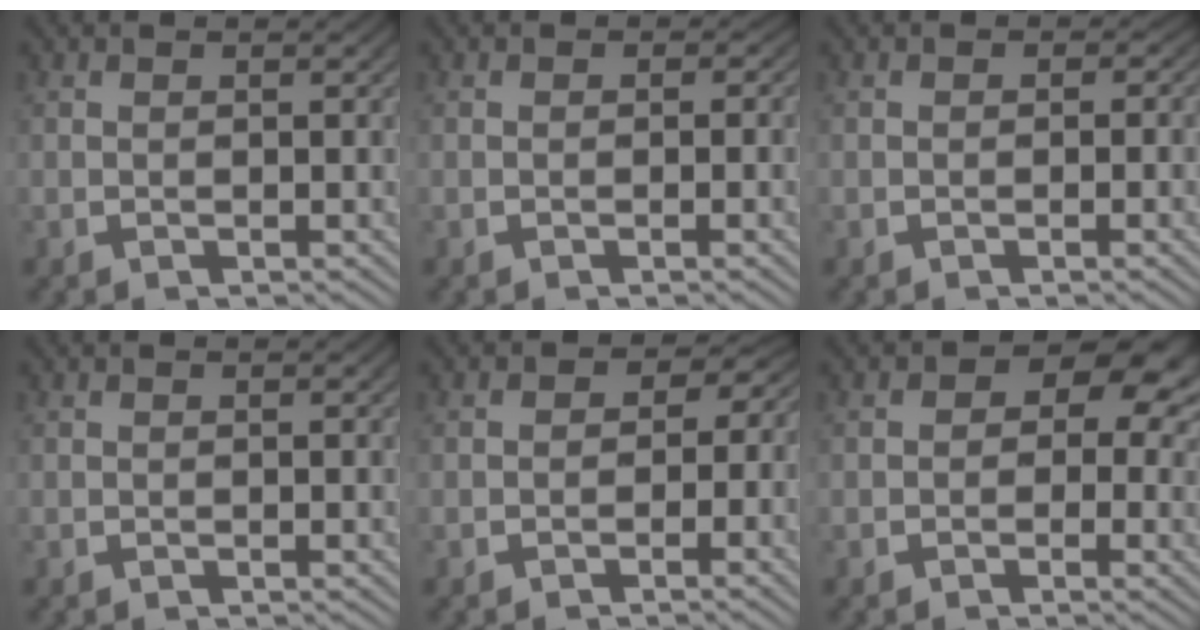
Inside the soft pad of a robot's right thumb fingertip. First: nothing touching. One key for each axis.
{"total": 1.4, "fx": -0.4, "fy": 1.3, "fz": 0.4, "tx": 0.006, "ty": -0.002, "tz": -0.013}
{"total": 1.7, "fx": -0.4, "fy": 1.5, "fz": 0.5, "tx": 0.006, "ty": -0.001, "tz": -0.014}
{"total": 0.0}
{"total": 3.4, "fx": -0.1, "fy": 2.9, "fz": 1.7, "tx": -0.014, "ty": -0.002, "tz": -0.005}
{"total": 5.8, "fx": 0.7, "fy": 4.1, "fz": 4.1, "tx": -0.050, "ty": -0.004, "tz": 0.006}